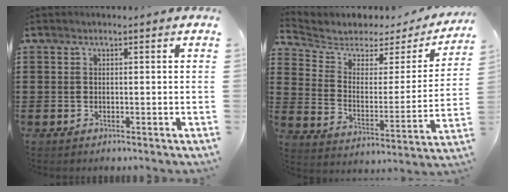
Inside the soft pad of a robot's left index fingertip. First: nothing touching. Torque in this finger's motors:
{"motor_torque": [-0.79, -0.71, 0.02, -0.02]}